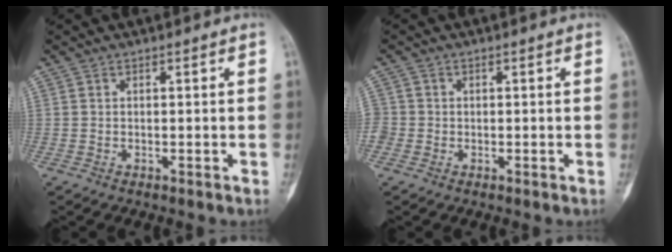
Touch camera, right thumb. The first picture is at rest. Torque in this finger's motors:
{"motor_torque": [0.10, 0.27, 0.89, -0.20, -0.01]}